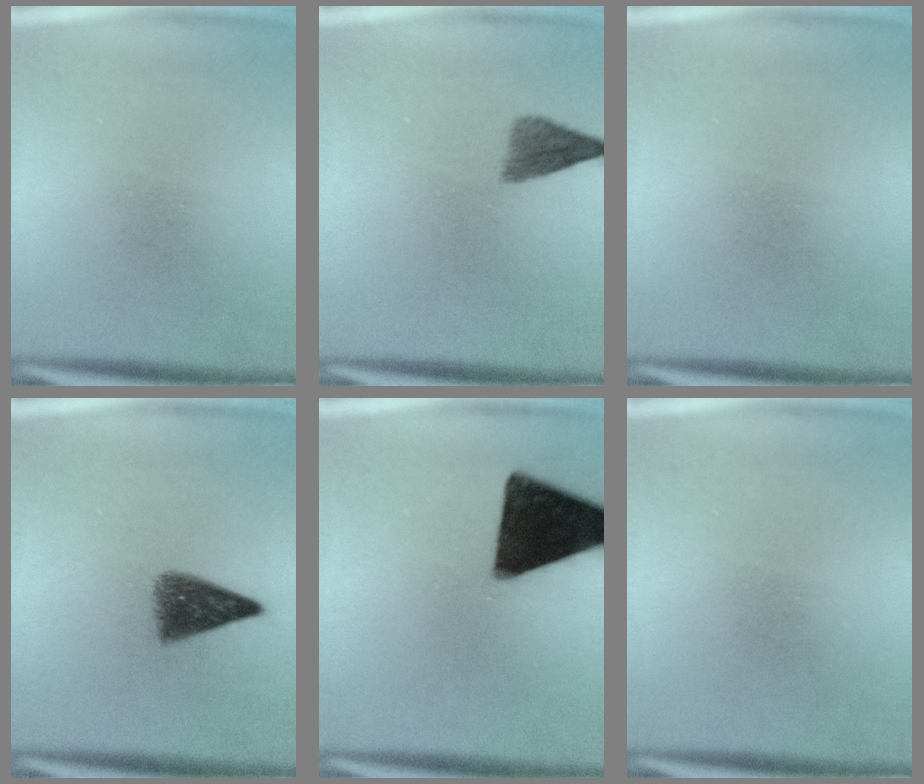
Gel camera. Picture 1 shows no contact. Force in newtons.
{"total": 3.4}
{"total": 0.0}
{"total": 6.2}
{"total": 17.2}
{"total": 0.0}